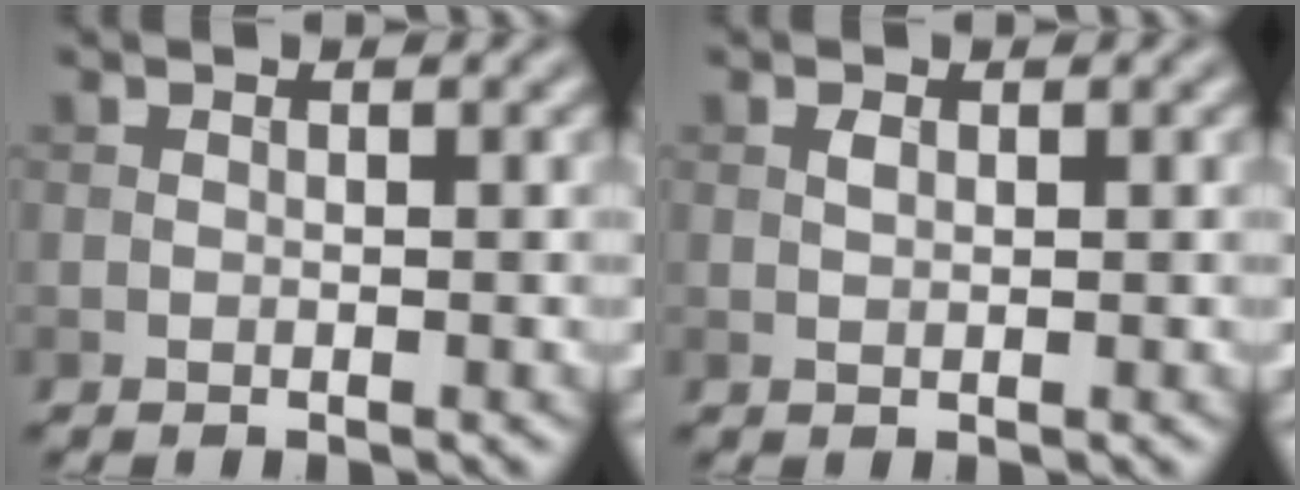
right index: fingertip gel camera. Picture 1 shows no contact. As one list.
[{"total": 0.7, "force": [0.2, 0.4, 0.6], "torque": [-0.014, 0.001, 0.005]}]